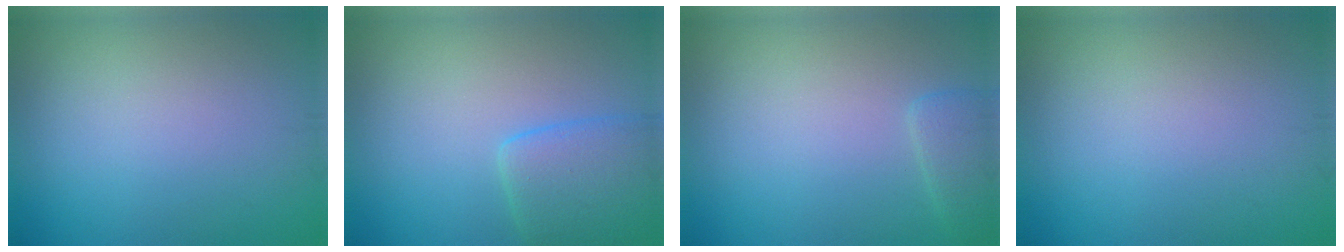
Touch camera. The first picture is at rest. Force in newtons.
{"total": 3.8, "press": 3.7, "slide": 0.3}
{"total": 1.6, "press": 1.5, "slide": 0.2}
{"total": 0.0}